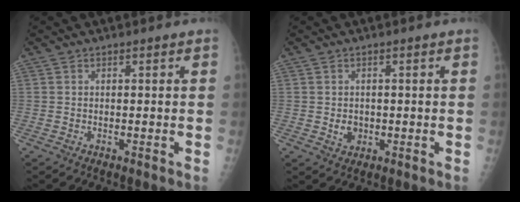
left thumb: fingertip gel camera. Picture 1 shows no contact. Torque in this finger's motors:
{"motor_torque": [0.34, 0.53, 0.17, 0.04, -0.01]}